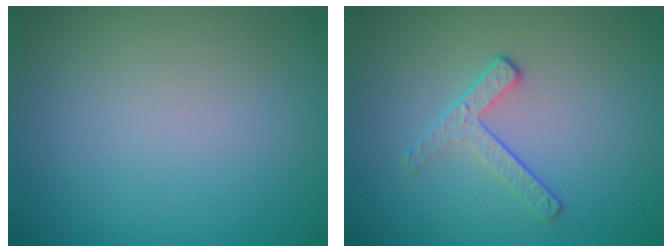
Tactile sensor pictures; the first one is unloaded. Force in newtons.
{"total": 2.0, "press": 1.4, "slide": 1.5}